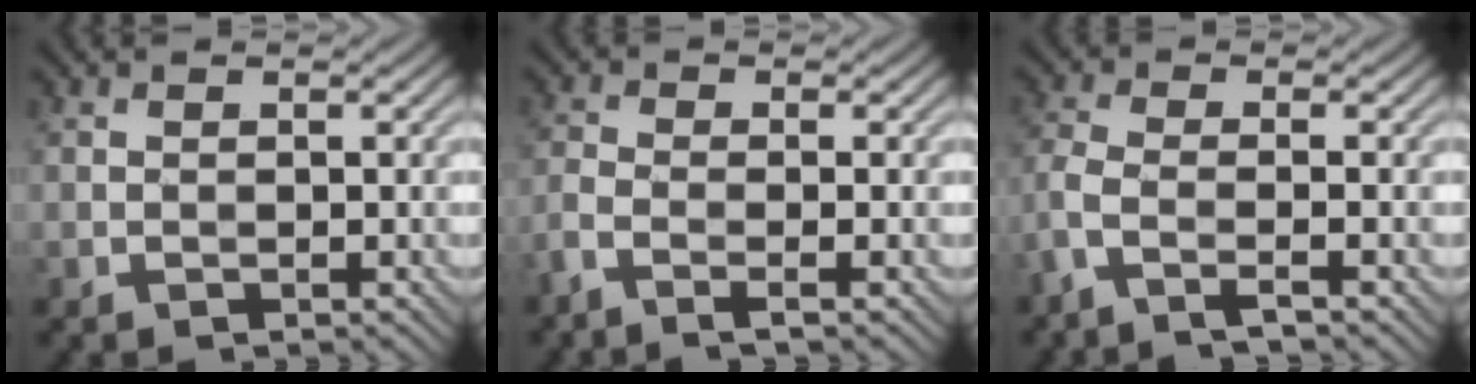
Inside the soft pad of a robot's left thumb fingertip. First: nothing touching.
{"total": 3.2, "force": [-2.0, 0.5, 2.4], "torque": [-0.054, -0.005, -0.057]}
{"total": 4.2, "force": [-2.6, 0.8, 3.2], "torque": [-0.074, -0.003, -0.070]}